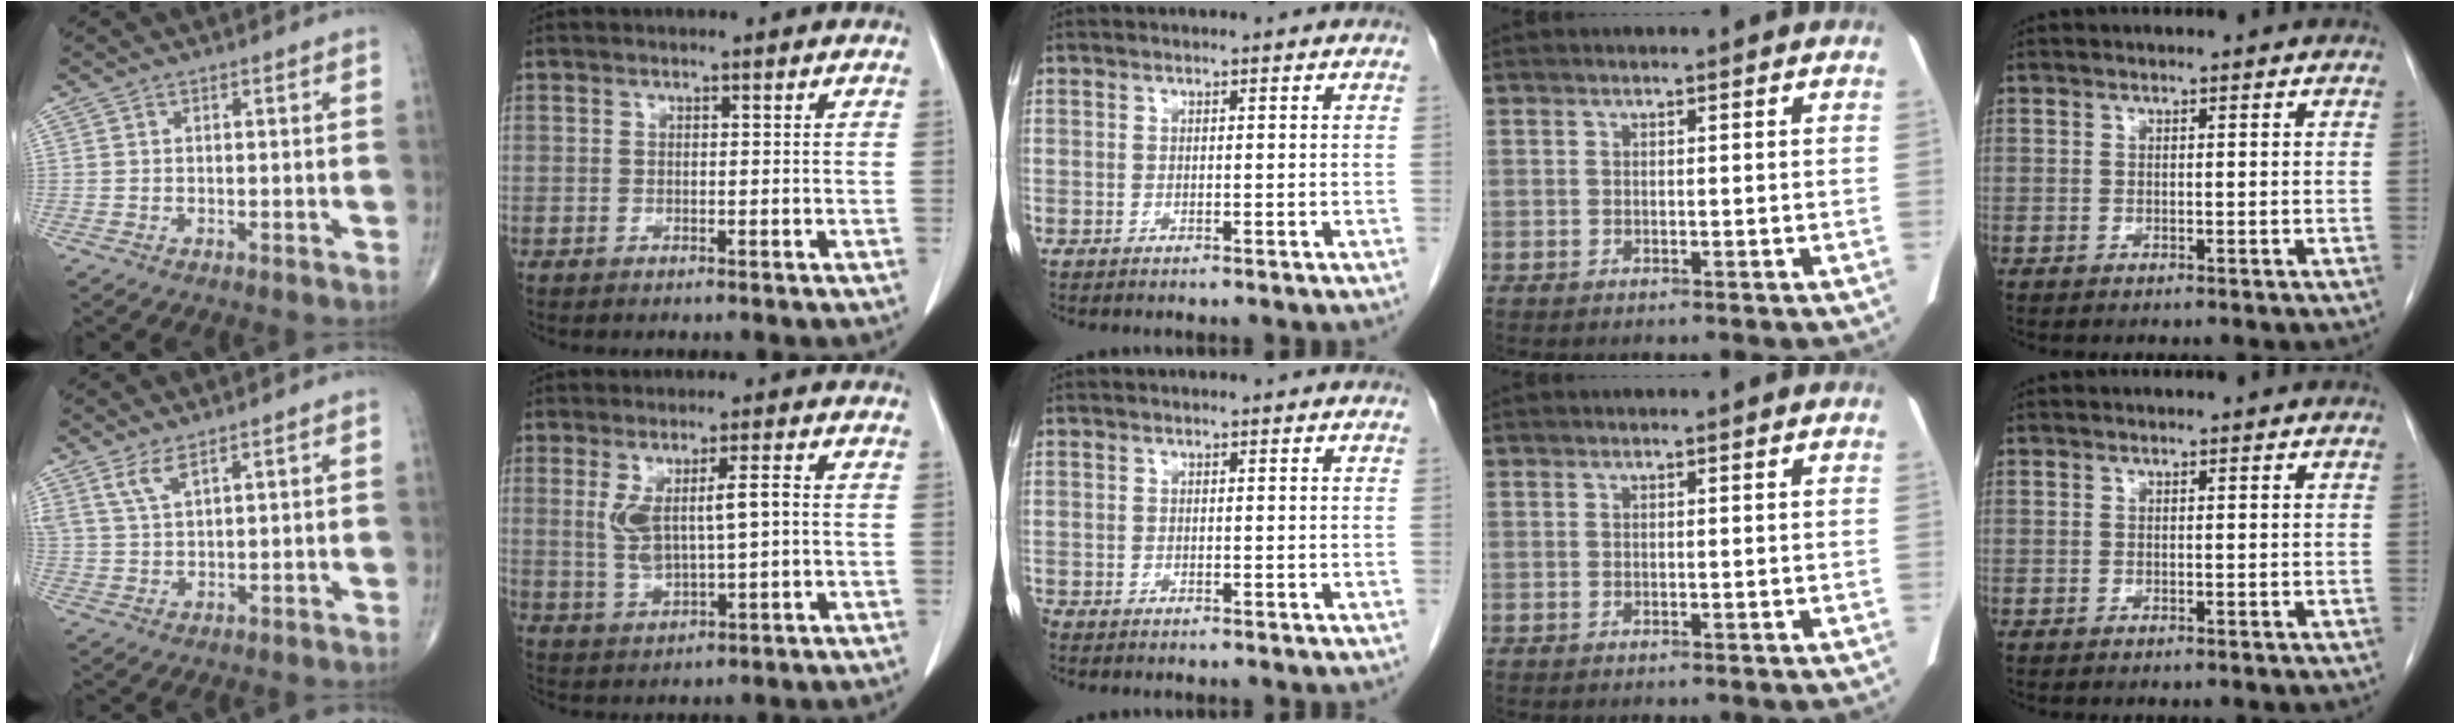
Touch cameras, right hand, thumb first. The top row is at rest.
{"thumb": {"total": 4.1, "force": [2.8, 1.0, 2.8], "torque": [-0.065, -0.014, 0.064]}, "index": {"total": 7.0, "force": [0.9, 1.5, 6.7], "torque": [-0.128, 0.005, 0.028]}, "middle": {"total": 0.6, "force": [-0.5, 0.2, 0.1], "torque": [-0.007, 0.000, -0.014]}}